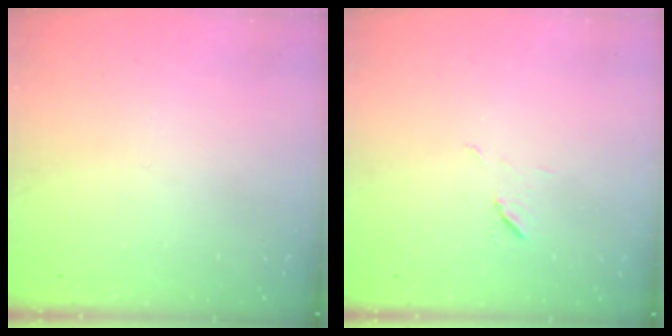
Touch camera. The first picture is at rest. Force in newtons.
{"total": 6.6, "press": 6.3, "slide": 2.0}